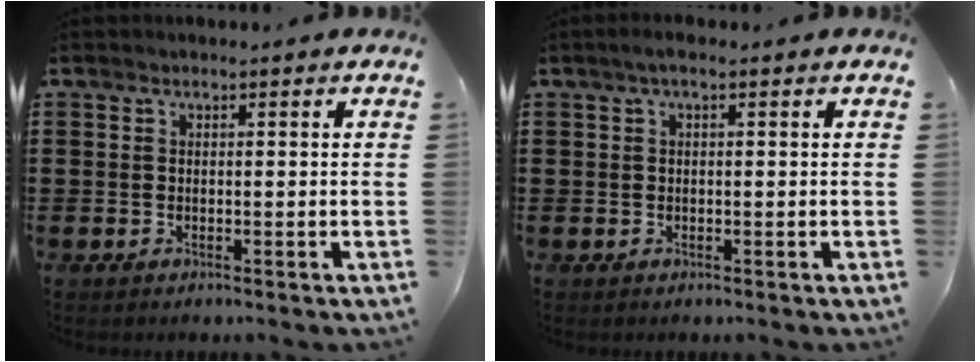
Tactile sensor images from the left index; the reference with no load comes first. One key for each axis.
{"total": 1.1, "fx": 0.0, "fy": 0.2, "fz": 1.1, "tx": -0.019, "ty": -0.001, "tz": 0.001}